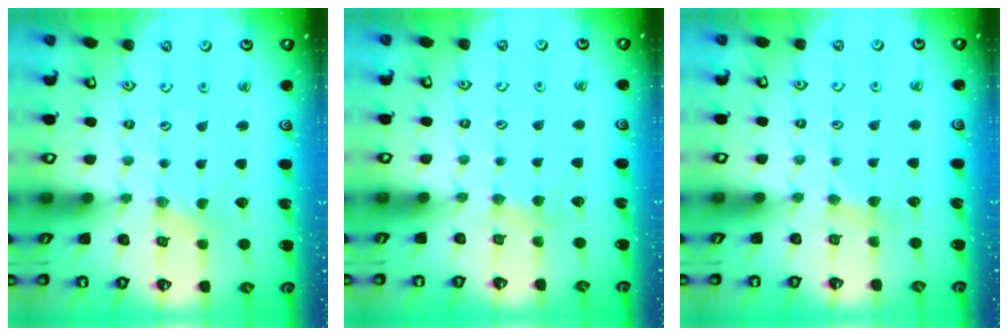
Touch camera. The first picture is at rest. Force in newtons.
{"total": 2.2, "press": 2.2, "slide": 0.4}
{"total": 2.5, "press": 2.4, "slide": 0.4}